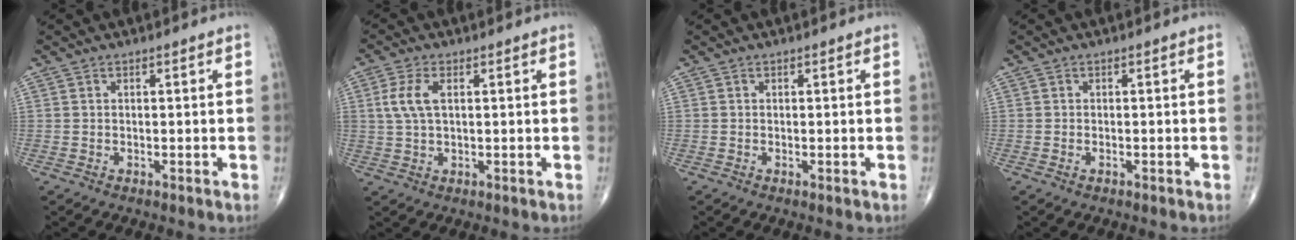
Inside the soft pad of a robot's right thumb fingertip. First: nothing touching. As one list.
[{"total": 5.4, "force": [1.3, 2.7, 4.5], "torque": [-0.109, 0.006, 0.025]}, {"total": 0.0}, {"total": 0.6, "force": [-0.3, 0.4, 0.4], "torque": [-0.009, 0.003, -0.003]}]